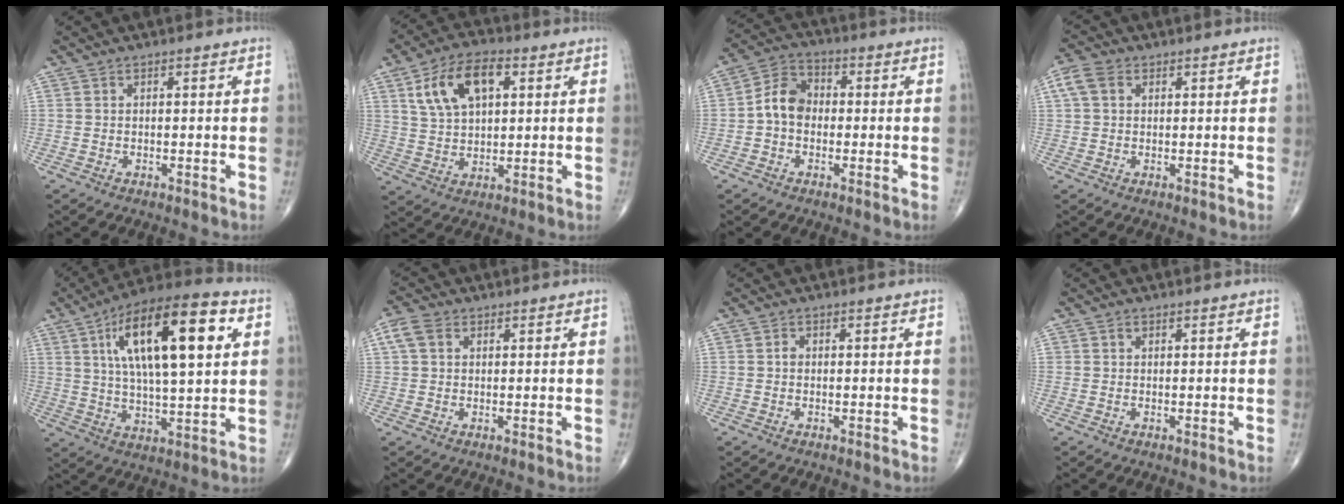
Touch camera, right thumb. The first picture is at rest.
{"total": 12.1, "force": [4.3, 6.6, 9.1], "torque": [-0.154, 0.003, 0.079]}
{"total": 7.1, "force": [-0.7, 5.5, 4.5], "torque": [-0.066, 0.027, -0.028]}
{"total": 4.3, "force": [1.3, 3.1, 2.6], "torque": [-0.060, 0.014, 0.025]}
{"total": 21.9, "force": [6.7, 7.6, 19.4], "torque": [-0.314, 0.002, 0.104]}
{"total": 4.0, "force": [1.3, 2.9, 2.4], "torque": [-0.053, 0.013, 0.026]}
{"total": 0.8, "force": [-0.1, 0.6, 0.4], "torque": [-0.004, 0.002, -0.005]}
{"total": 0.6, "force": [0.3, 0.5, 0.2], "torque": [0.000, 0.000, 0.005]}